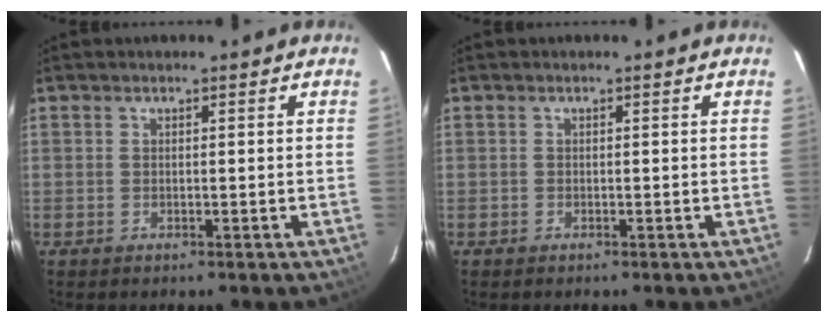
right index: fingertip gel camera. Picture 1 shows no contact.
{"total": 0.0}